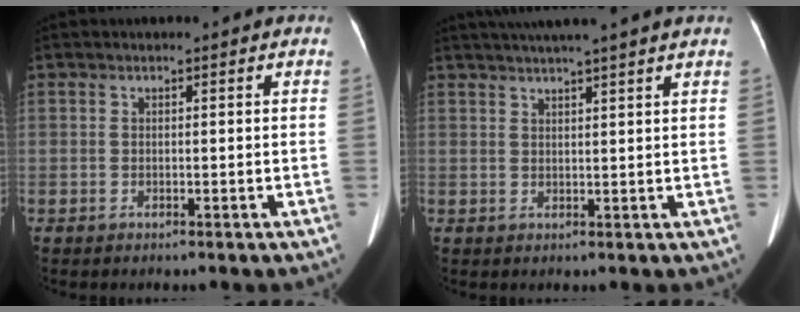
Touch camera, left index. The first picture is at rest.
{"total": 8.7, "force": [7.4, -1.1, 4.5], "torque": [-0.070, 0.028, 0.094]}